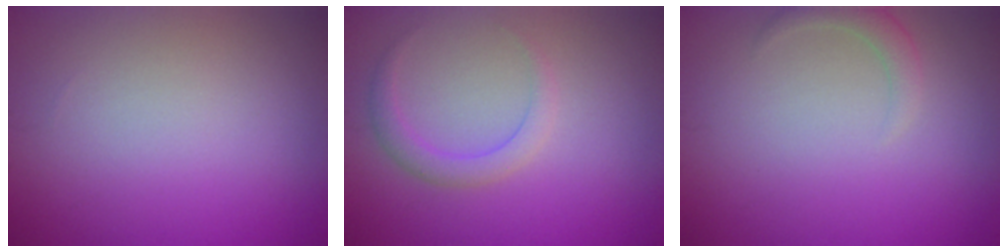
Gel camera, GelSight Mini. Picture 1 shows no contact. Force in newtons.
{"total": 2.0, "press": 2.0, "slide": 0.2}
{"total": 1.6, "press": 1.6, "slide": 0.1}